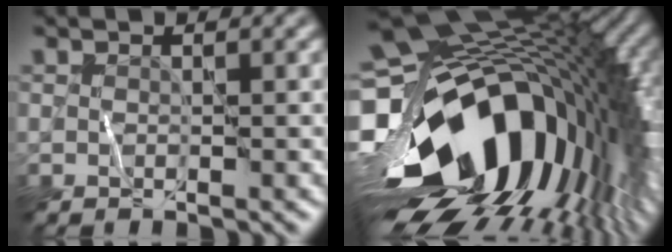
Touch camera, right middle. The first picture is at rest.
{"total": 18.8, "force": [-4.0, 11.3, 14.4], "torque": [-0.253, -0.028, -0.070]}